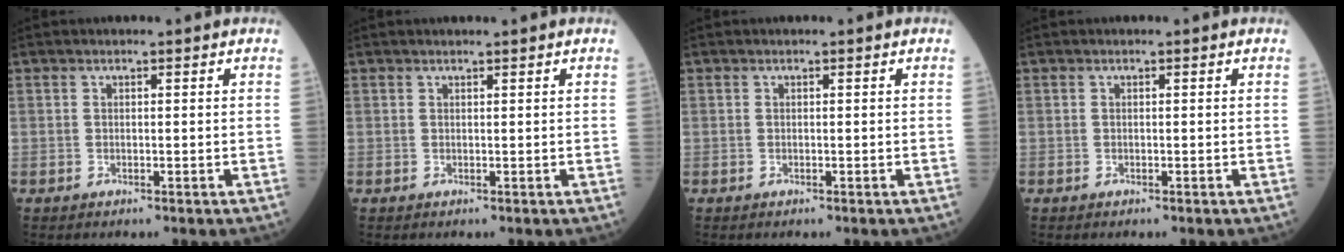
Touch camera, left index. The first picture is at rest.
{"total": 1.0, "force": [0.9, 0.0, 0.4], "torque": [-0.002, 0.008, 0.014]}
{"total": 0.0}
{"total": 0.0}